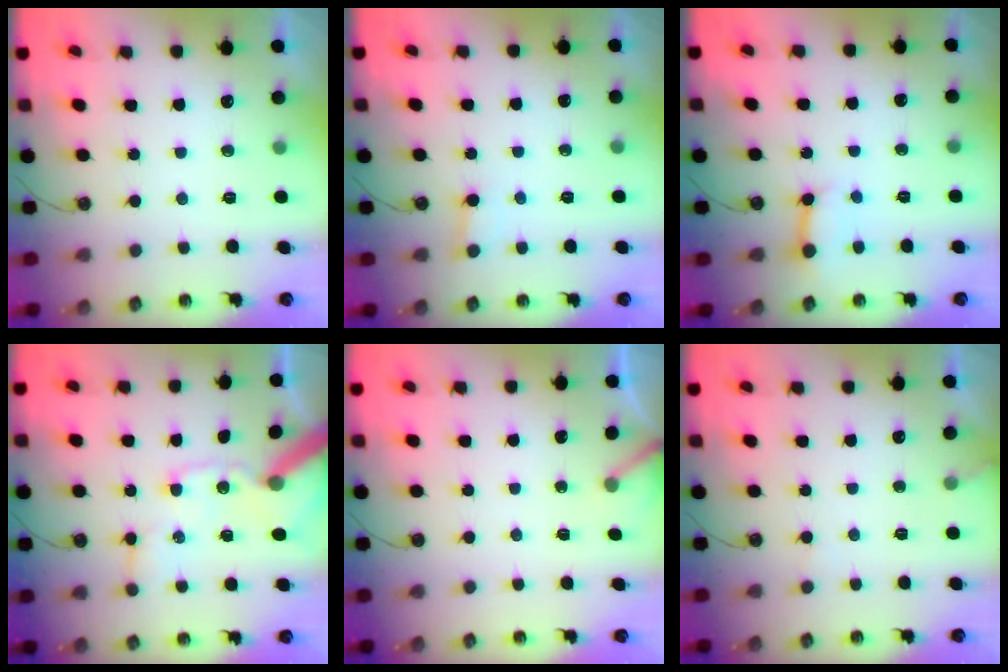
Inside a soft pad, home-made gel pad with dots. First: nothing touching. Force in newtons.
{"total": 2.2, "press": 2.2, "slide": 0.1}
{"total": 6.4, "press": 6.4, "slide": 0.7}
{"total": 14.3, "press": 14.1, "slide": 2.0}
{"total": 2.5, "press": 2.5, "slide": 0.1}
{"total": 5.1, "press": 5.0, "slide": 0.3}